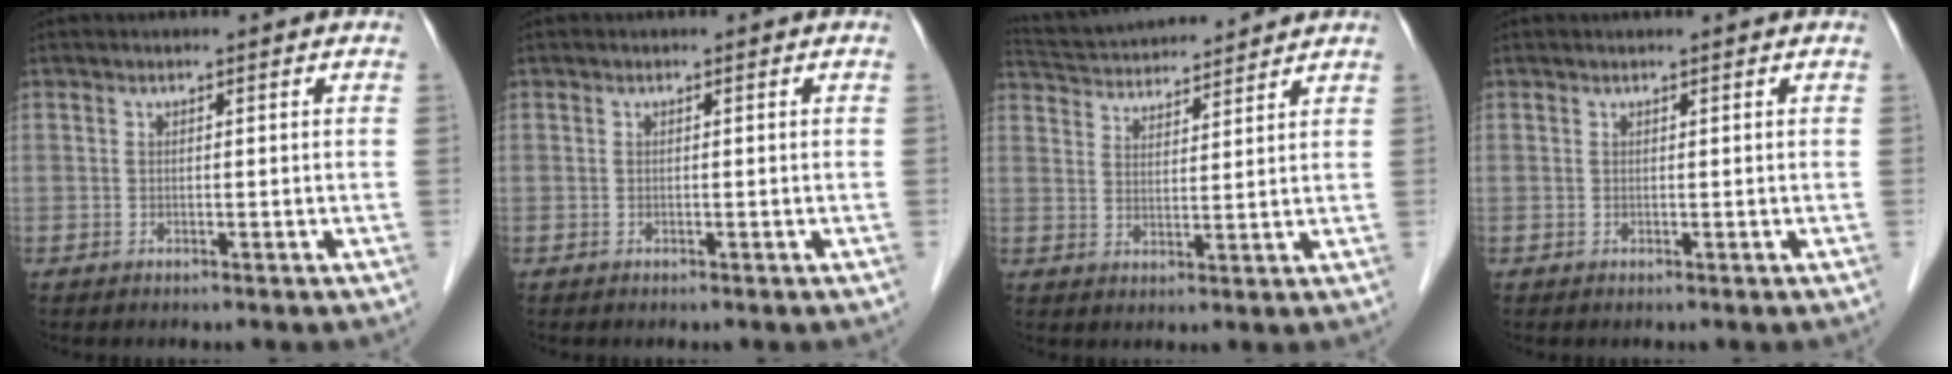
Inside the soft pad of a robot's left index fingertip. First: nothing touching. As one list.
[{"total": 0.0}, {"total": 12.5, "force": [11.9, 1.2, 3.6], "torque": [-0.078, 0.031, 0.196]}, {"total": 1.1, "force": [1.0, 0.0, 0.4], "torque": [-0.006, 0.013, 0.016]}]